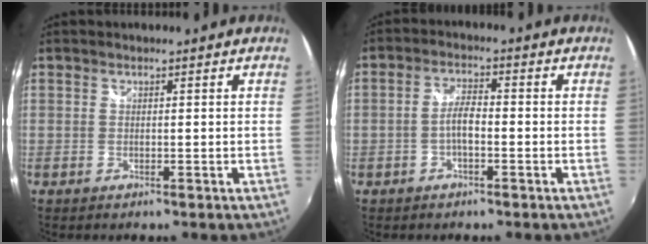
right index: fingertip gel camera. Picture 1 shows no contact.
{"total": 3.5, "force": [-1.3, 1.1, 3.1], "torque": [-0.065, 0.009, -0.026]}